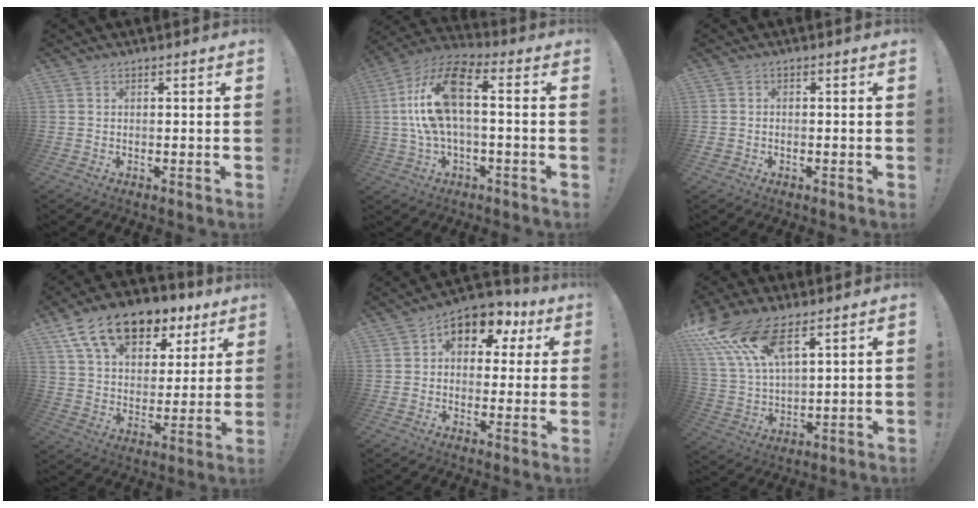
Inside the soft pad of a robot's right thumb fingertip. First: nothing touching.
{"total": 16.2, "force": [1.3, 7.1, 14.5], "torque": [-0.275, 0.013, 0.021]}
{"total": 1.3, "force": [-1.0, 0.8, 0.3], "torque": [-0.010, 0.006, -0.017]}
{"total": 17.3, "force": [11.2, 9.7, 8.9], "torque": [-0.149, -0.063, 0.204]}
{"total": 9.0, "force": [4.0, 6.5, 4.7], "torque": [-0.064, -0.022, 0.076]}
{"total": 16.1, "force": [10.4, 7.1, 10.1], "torque": [-0.220, -0.050, 0.191]}